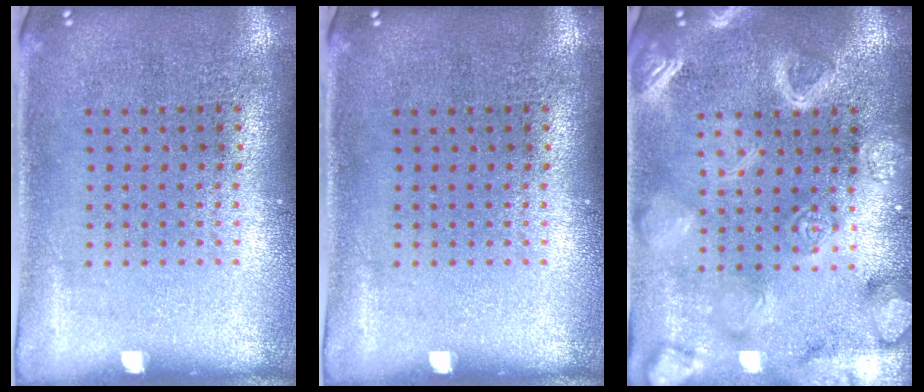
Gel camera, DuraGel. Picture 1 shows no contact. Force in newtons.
{"total": 0.0}
{"total": 5.8, "press": 5.7, "slide": 0.8}